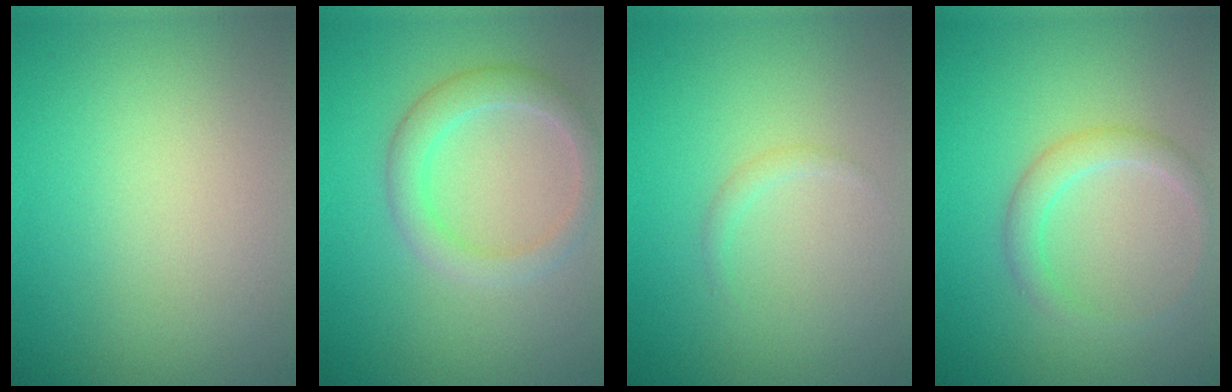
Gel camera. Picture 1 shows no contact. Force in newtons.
{"total": 3.2, "press": 3.2, "slide": 0.1}
{"total": 0.7, "press": 0.7, "slide": 0.1}
{"total": 2.1, "press": 2.1, "slide": 0.1}